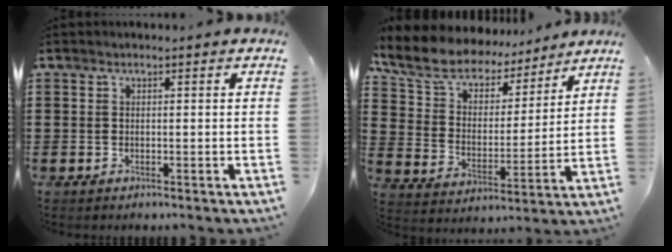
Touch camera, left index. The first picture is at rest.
{"total": 8.5, "force": [7.6, 2.9, 2.3], "torque": [-0.086, -0.045, 0.137]}